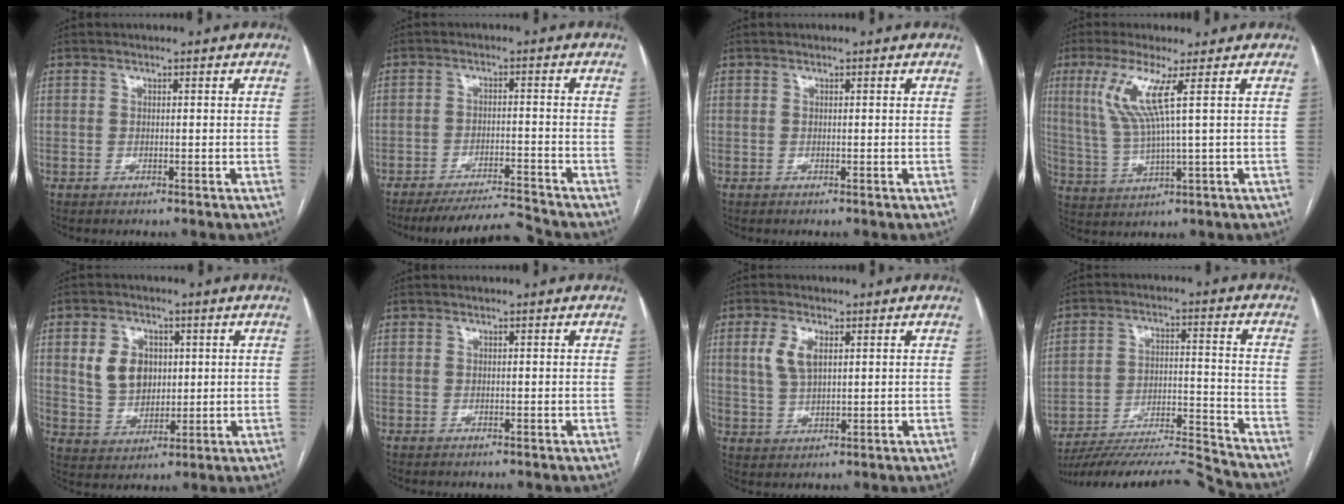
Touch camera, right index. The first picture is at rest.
{"total": 7.4, "force": [-7.2, -1.4, 0.7], "torque": [-0.008, 0.000, -0.129]}
{"total": 0.0}
{"total": 7.9, "force": [2.9, -0.6, 7.3], "torque": [-0.162, 0.002, 0.063]}
{"total": 7.7, "force": [1.9, 5.9, 4.6], "torque": [-0.094, 0.014, 0.046]}
{"total": 0.0}
{"total": 5.2, "force": [1.8, 2.4, 4.3], "torque": [-0.097, 0.008, 0.040]}
{"total": 16.4, "force": [-15.9, -1.0, 3.7], "torque": [-0.065, 0.015, -0.257]}